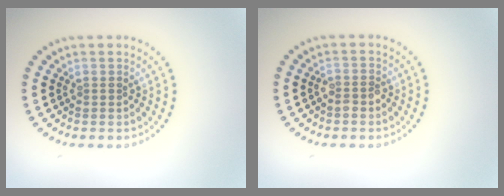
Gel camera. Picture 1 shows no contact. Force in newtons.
{"total": 1.1, "press": 1.1, "slide": 0.4}